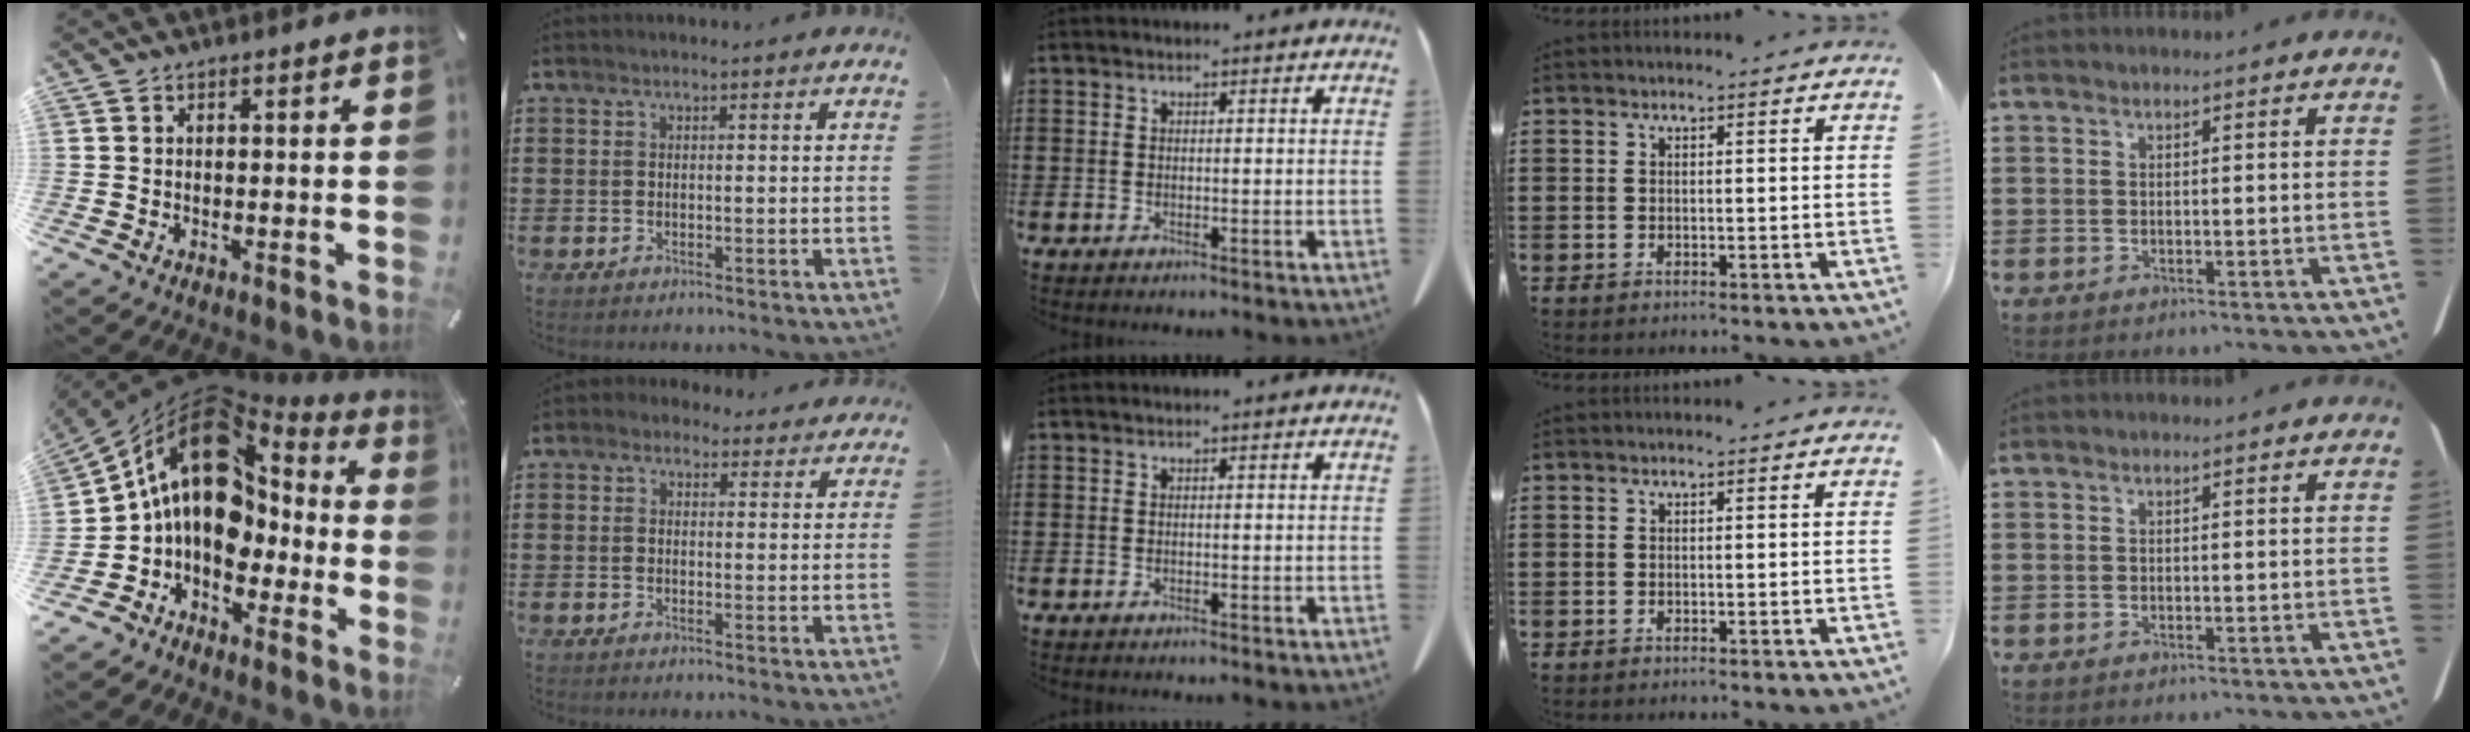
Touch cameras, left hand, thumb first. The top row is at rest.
{"thumb": {"total": 17.7, "force": [3.1, 12.6, 12.0], "torque": [-0.224, -0.014, 0.050]}, "index": {"total": 2.6, "force": [2.1, 1.5, 0.6], "torque": [-0.010, 0.000, 0.037]}}